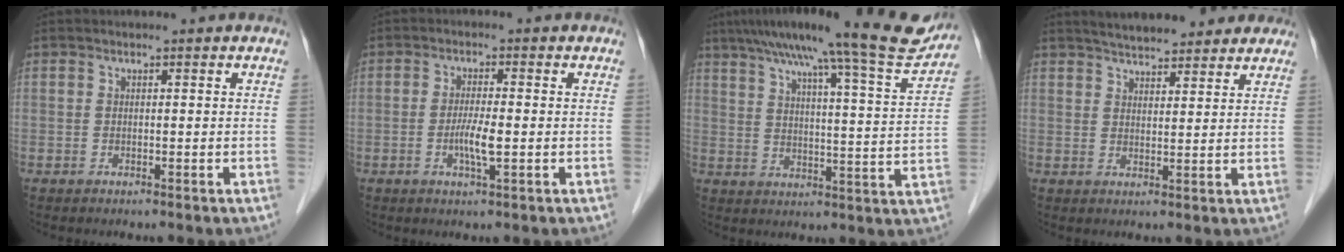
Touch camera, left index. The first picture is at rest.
{"total": 3.7, "force": [-0.8, 0.3, 3.6], "torque": [-0.072, -0.005, -0.015]}
{"total": 22.4, "force": [19.0, 0.6, 11.8], "torque": [-0.180, -0.008, 0.250]}
{"total": 10.4, "force": [9.2, 2.8, 4.0], "torque": [-0.047, 0.023, 0.122]}